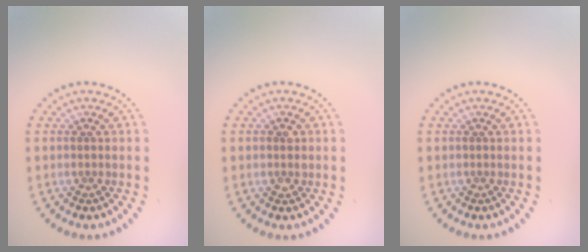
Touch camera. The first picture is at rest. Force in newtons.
{"total": 1.2, "press": 1.1, "slide": 0.3}
{"total": 0.0}